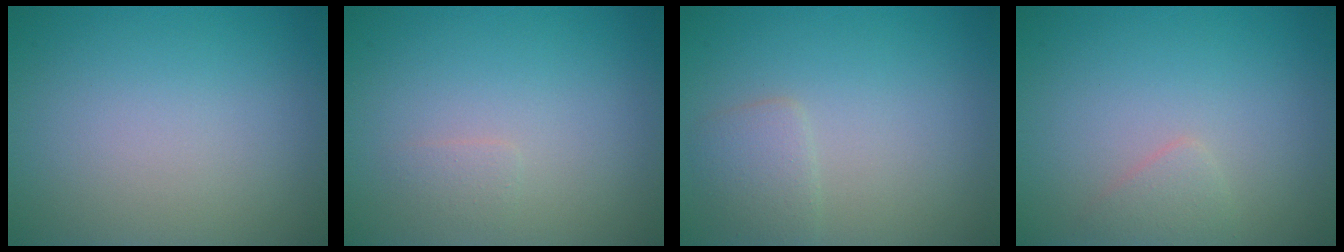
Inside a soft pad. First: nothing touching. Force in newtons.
{"total": 0.8, "press": 0.8, "slide": 0.1}
{"total": 1.8, "press": 1.8, "slide": 0.0}
{"total": 1.2, "press": 1.2, "slide": 0.1}